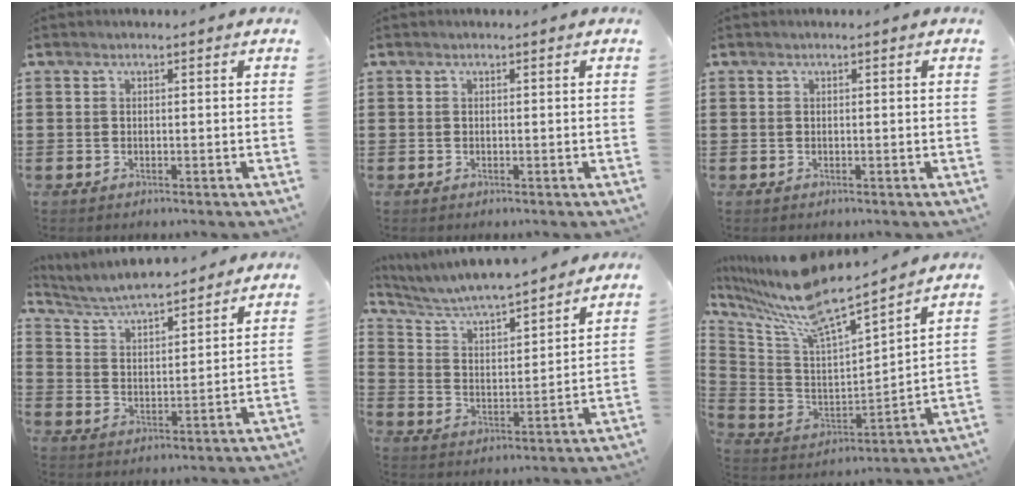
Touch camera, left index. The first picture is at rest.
{"total": 0.0}
{"total": 0.0}
{"total": 5.3, "force": [5.1, 0.3, 1.4], "torque": [-0.051, -0.031, 0.086]}
{"total": 5.3, "force": [5.0, 0.7, 1.6], "torque": [-0.055, -0.033, 0.080]}
{"total": 10.2, "force": [9.0, 0.8, 4.8], "torque": [-0.135, -0.066, 0.148]}